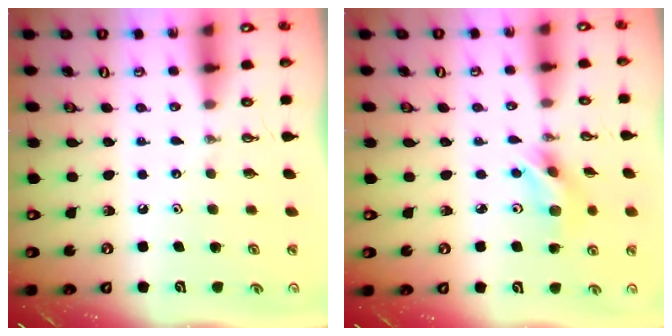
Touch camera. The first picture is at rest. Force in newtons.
{"total": 9.4, "press": 5.3, "slide": 7.8}